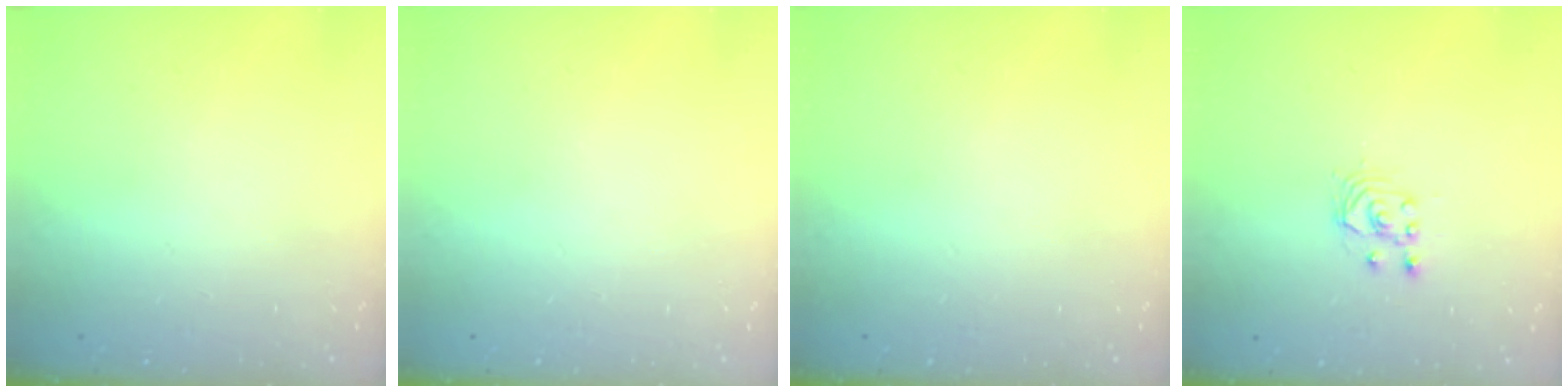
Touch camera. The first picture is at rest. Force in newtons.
{"total": 0.0}
{"total": 0.0}
{"total": 2.5, "press": 2.5, "slide": 0.2}